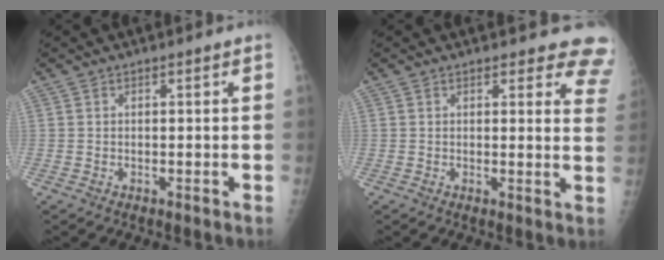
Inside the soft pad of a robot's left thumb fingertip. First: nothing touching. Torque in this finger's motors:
{"motor_torque": [0.18, 0.26, -0.25, -0.27, 0.04]}